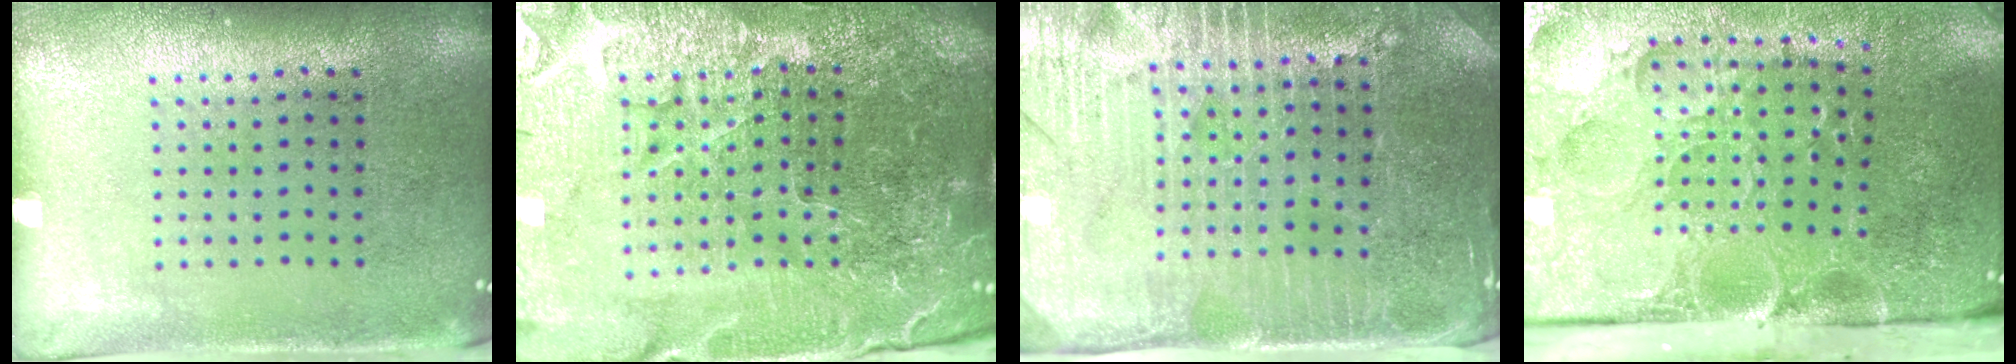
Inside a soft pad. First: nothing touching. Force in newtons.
{"total": 6.1, "press": 5.4, "slide": 2.7}
{"total": 4.4, "press": 4.1, "slide": 1.8}
{"total": 5.3, "press": 4.0, "slide": 3.4}